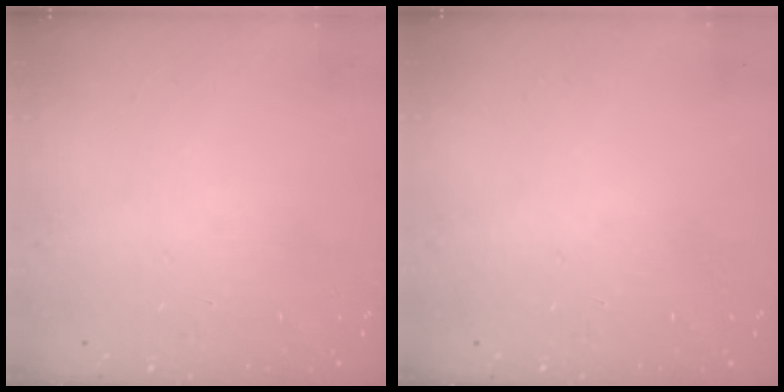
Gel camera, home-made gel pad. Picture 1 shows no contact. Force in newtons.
{"total": 0.0}